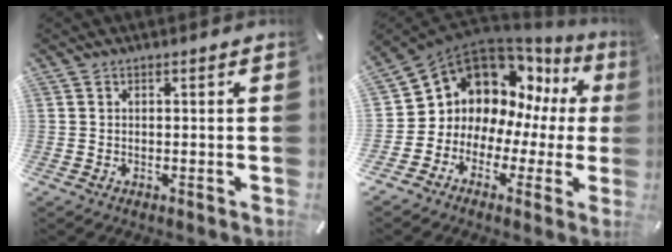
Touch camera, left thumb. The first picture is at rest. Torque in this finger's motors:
{"motor_torque": [1.92, 3.09, 1.29, 1.15, 0.19]}